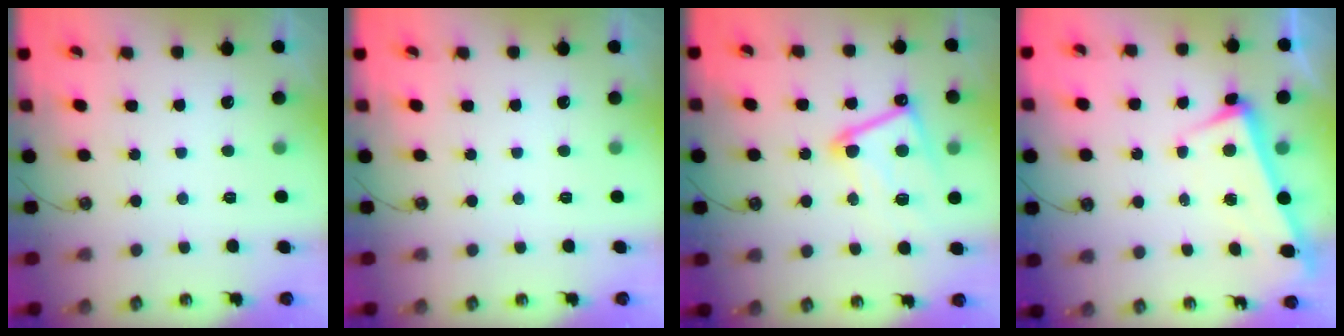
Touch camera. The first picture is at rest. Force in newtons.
{"total": 0.0}
{"total": 11.9, "press": 11.8, "slide": 0.7}
{"total": 3.2, "press": 3.1, "slide": 1.1}